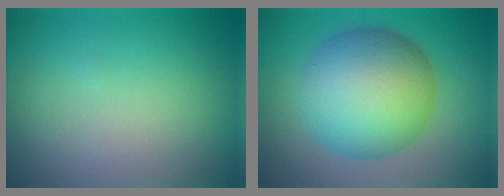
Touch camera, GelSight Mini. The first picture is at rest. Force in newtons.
{"total": 10.2, "press": 10.2, "slide": 0.1}